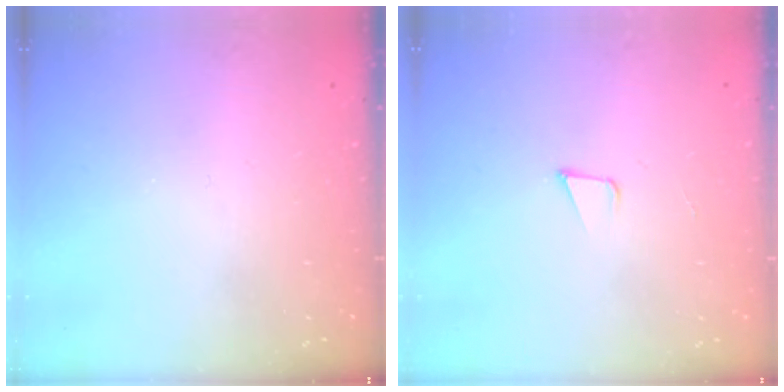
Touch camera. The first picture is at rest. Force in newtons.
{"total": 3.4, "press": 2.2, "slide": 2.6}